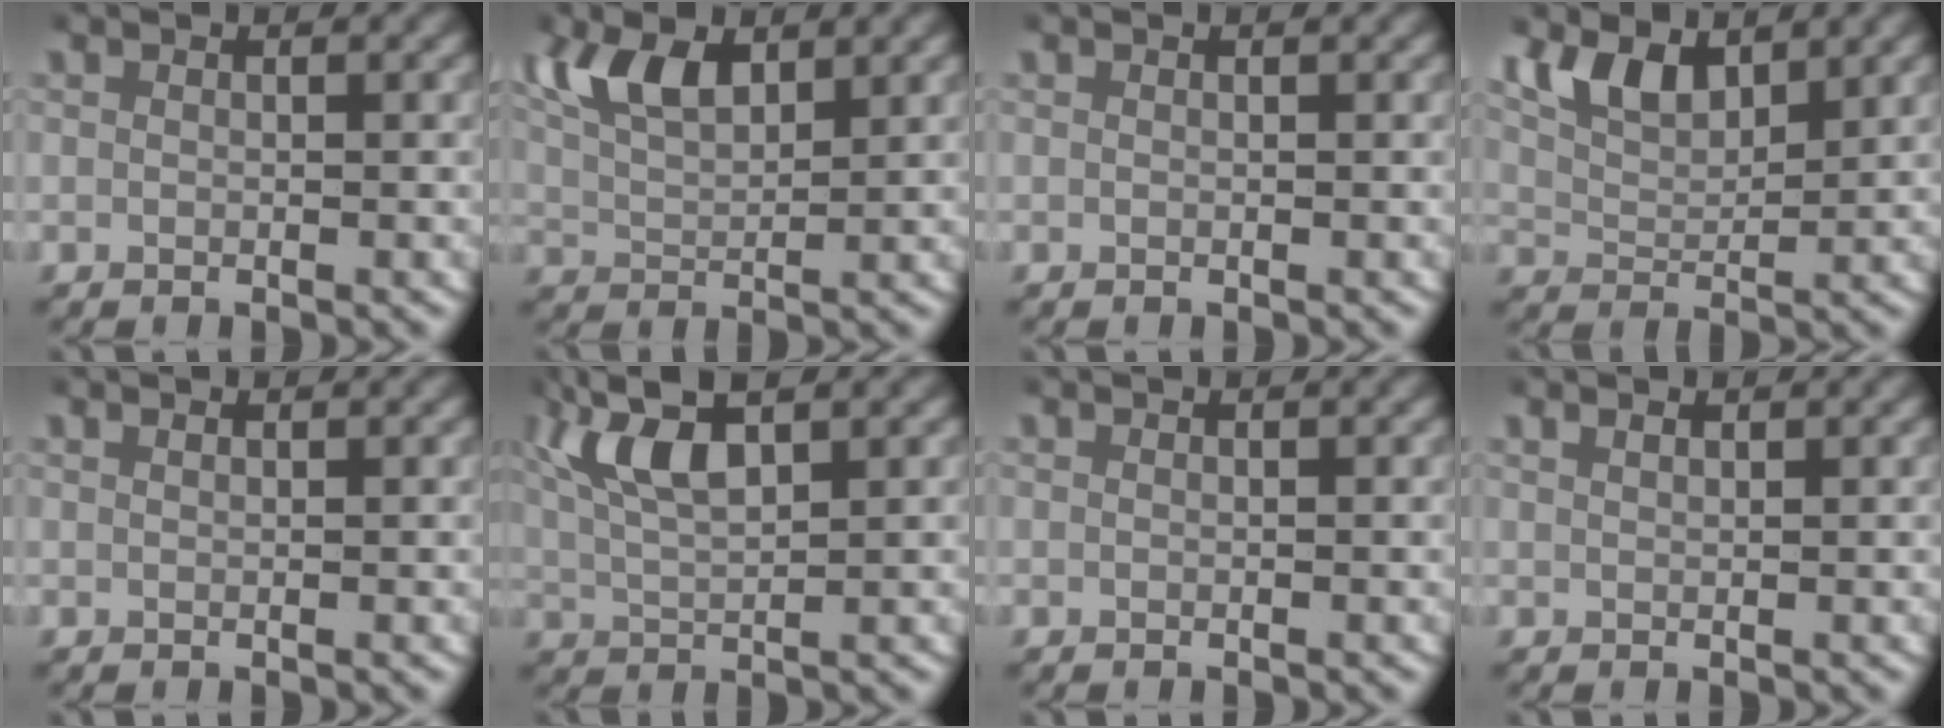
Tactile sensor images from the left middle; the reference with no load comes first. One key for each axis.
{"total": 5.6, "fx": 2.7, "fy": 3.3, "fz": 3.7, "tx": -0.095, "ty": -0.010, "tz": 0.052}
{"total": 0.0}
{"total": 5.7, "fx": 3.4, "fy": 3.4, "fz": 3.1, "tx": -0.072, "ty": 0.004, "tz": 0.057}
{"total": 0.5, "fx": 0.4, "fy": 0.2, "fz": 0.2, "tx": 0.000, "ty": 0.001, "tz": 0.008}
{"total": 5.8, "fx": 2.3, "fy": 2.4, "fz": 4.7, "tx": -0.111, "ty": -0.001, "tz": 0.044}
{"total": 0.0}
{"total": 0.8, "fx": 0.7, "fy": 0.3, "fz": 0.3, "tx": -0.003, "ty": 0.001, "tz": 0.015}